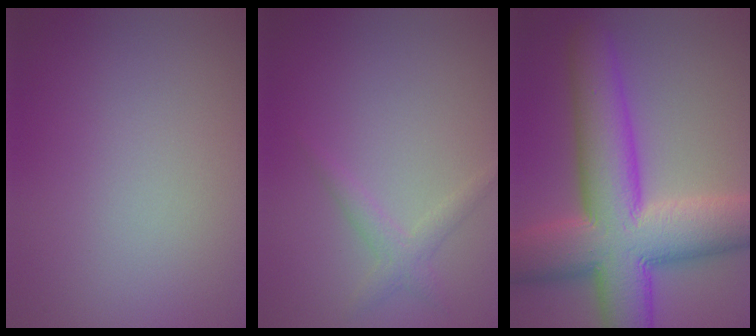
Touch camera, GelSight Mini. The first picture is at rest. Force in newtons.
{"total": 1.6, "press": 1.6, "slide": 0.1}
{"total": 13.0, "press": 12.9, "slide": 0.6}